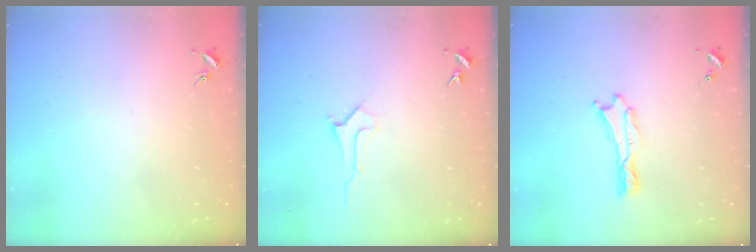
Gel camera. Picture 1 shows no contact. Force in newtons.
{"total": 1.9, "press": 1.9, "slide": 0.2}
{"total": 0.0}